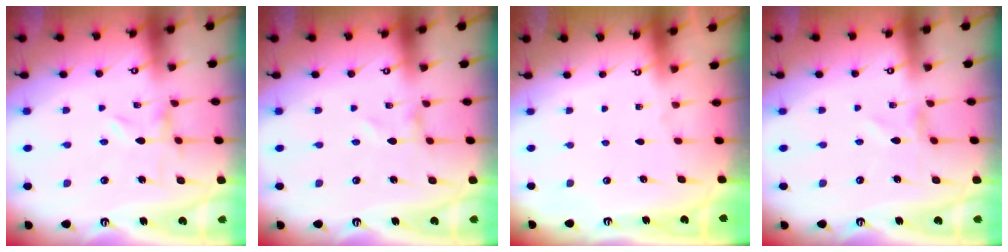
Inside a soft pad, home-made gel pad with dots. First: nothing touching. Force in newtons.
{"total": 0.0}
{"total": 0.0}
{"total": 0.7, "press": 0.7, "slide": 0.1}